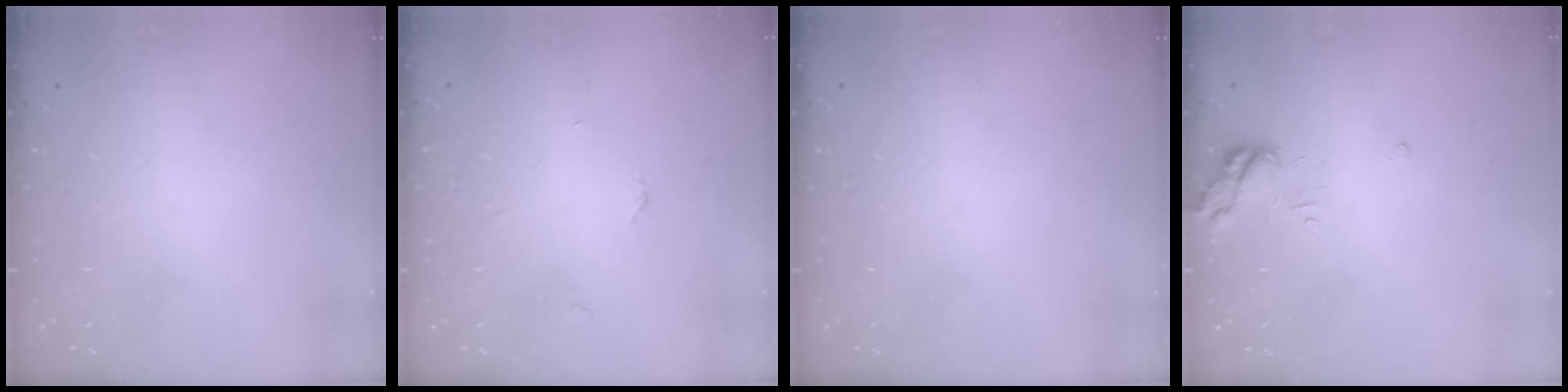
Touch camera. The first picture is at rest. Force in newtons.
{"total": 2.7, "press": 2.7, "slide": 0.3}
{"total": 0.0}
{"total": 5.2, "press": 5.1, "slide": 0.6}